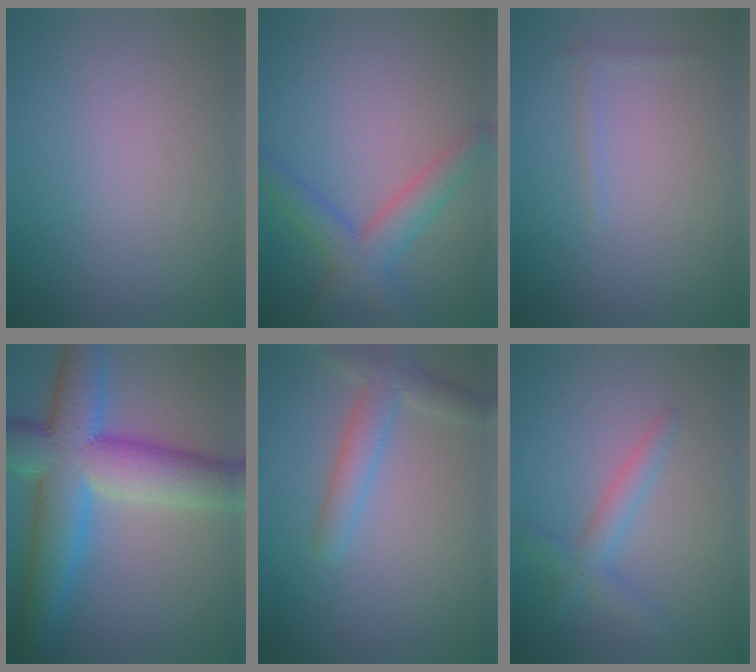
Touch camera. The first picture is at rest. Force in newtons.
{"total": 4.1, "press": 4.1, "slide": 0.2}
{"total": 0.7, "press": 0.7, "slide": 0.1}
{"total": 11.4, "press": 11.4, "slide": 0.1}
{"total": 3.2, "press": 3.2, "slide": 0.2}
{"total": 2.4, "press": 2.4, "slide": 0.2}